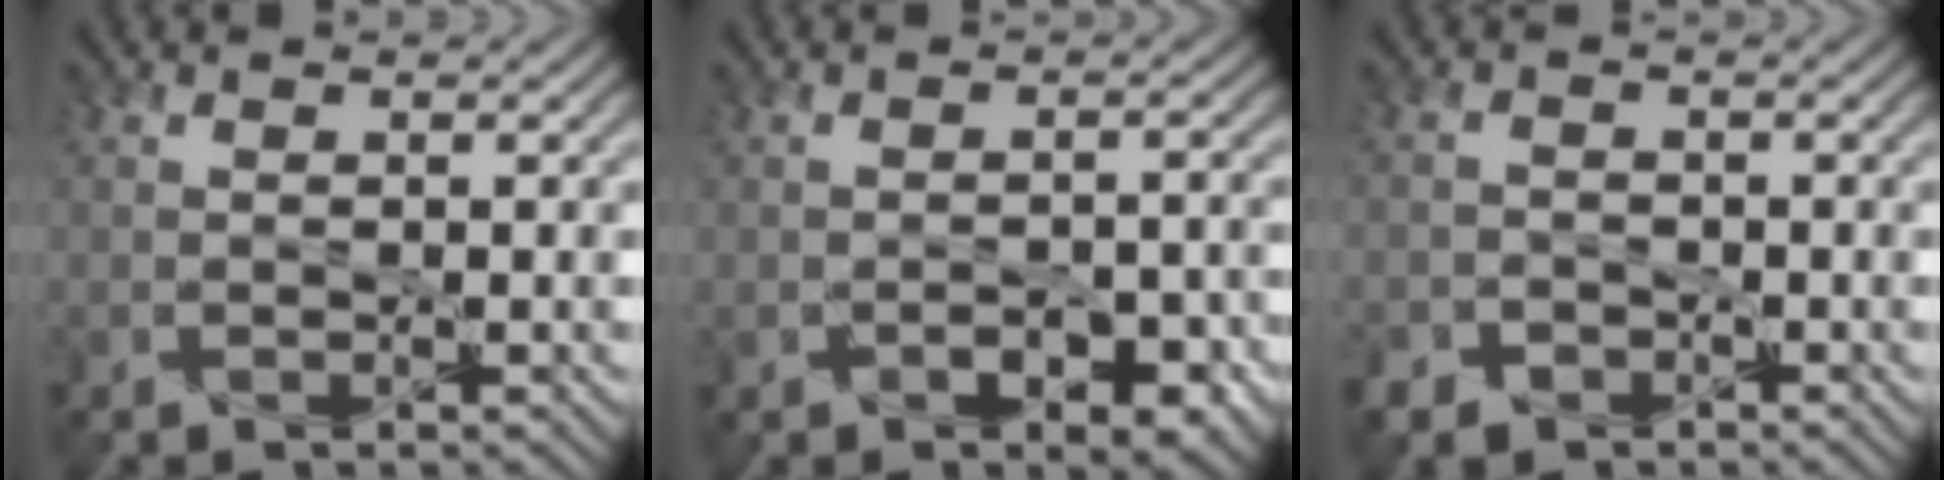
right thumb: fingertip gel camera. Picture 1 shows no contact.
{"total": 4.4, "force": [-1.9, 2.5, 3.1], "torque": [-0.046, -0.005, -0.026]}
{"total": 2.8, "force": [-2.0, 1.8, 0.6], "torque": [-0.012, -0.003, -0.043]}